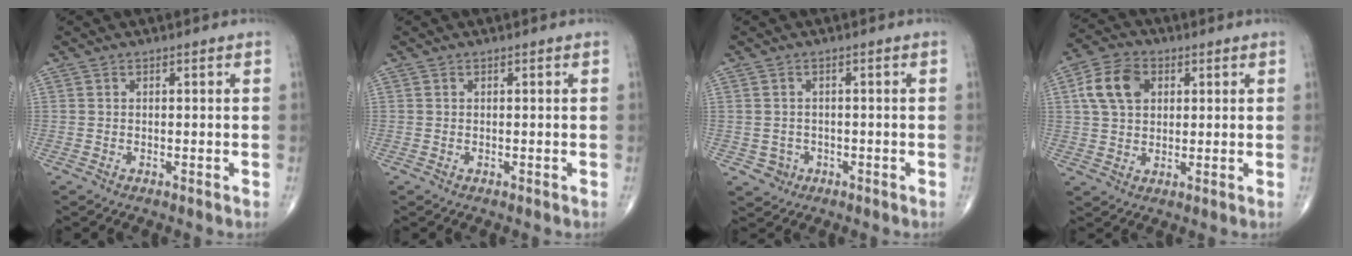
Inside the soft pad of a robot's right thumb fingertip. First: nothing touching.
{"total": 0.0}
{"total": 2.5, "force": [-0.8, 2.3, 0.3], "torque": [0.009, 0.009, -0.009]}
{"total": 8.0, "force": [2.4, 5.7, 5.1], "torque": [-0.085, 0.005, 0.040]}